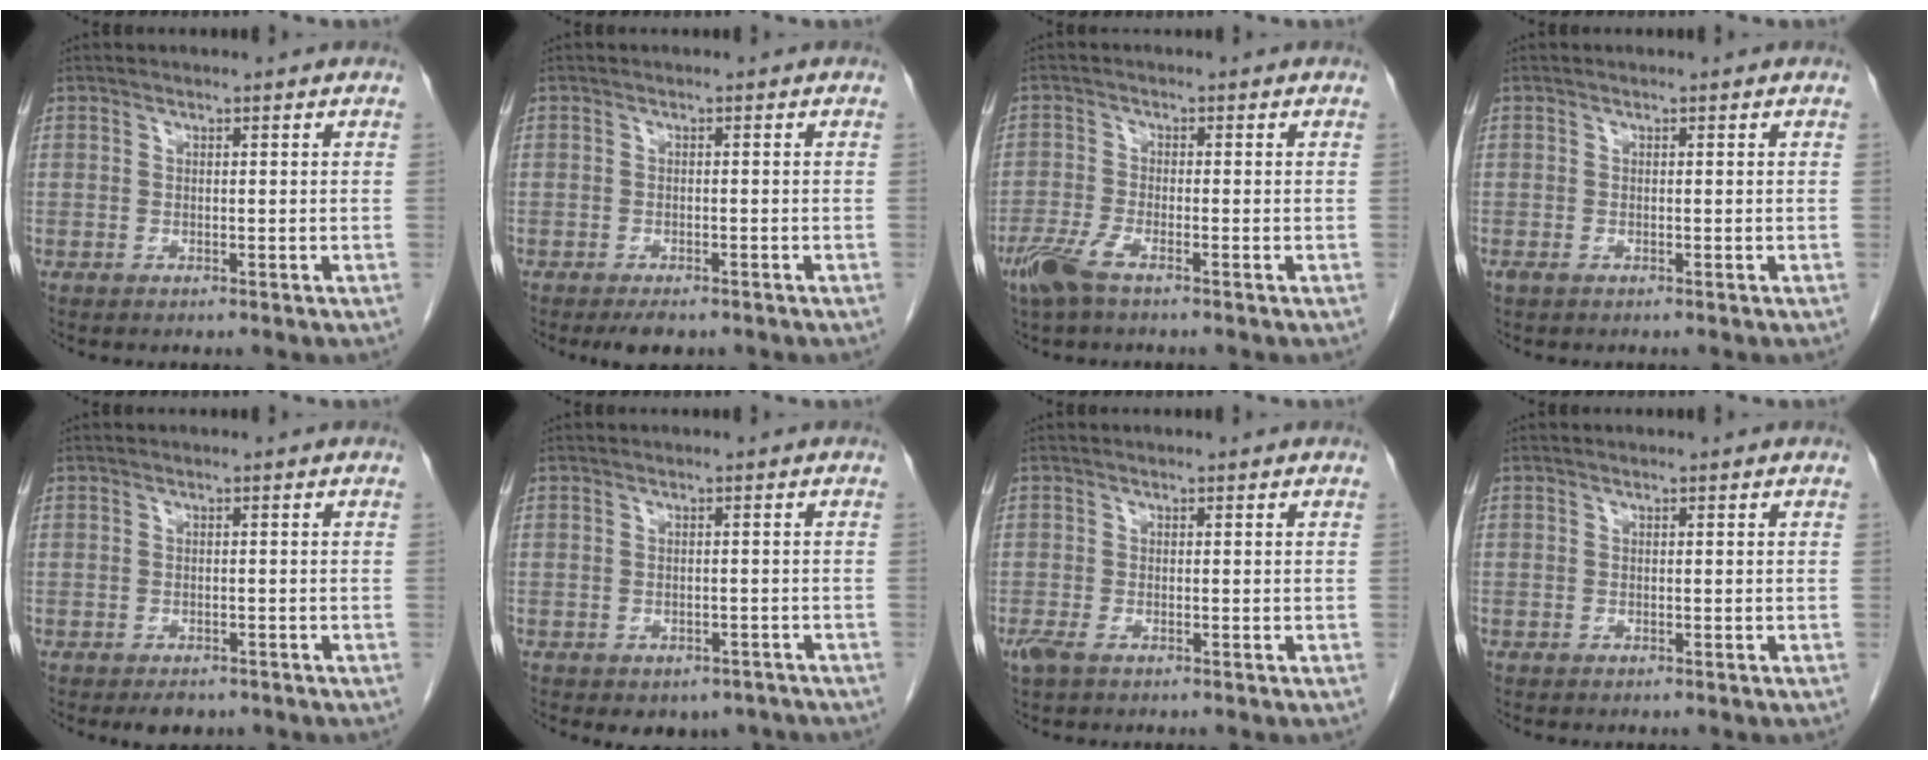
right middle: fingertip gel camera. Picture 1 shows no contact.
{"total": 3.1, "force": [-2.3, 1.2, 1.7], "torque": [-0.024, -0.004, -0.030]}
{"total": 4.4, "force": [-3.0, 0.7, 3.2], "torque": [-0.077, -0.010, -0.062]}
{"total": 0.7, "force": [-0.4, 0.3, 0.5], "torque": [-0.010, -0.001, -0.005]}
{"total": 2.8, "force": [-2.1, 1.4, 1.2], "torque": [-0.015, -0.001, -0.023]}
{"total": 5.5, "force": [-4.3, 3.1, 1.5], "torque": [-0.001, 0.010, -0.050]}
{"total": 2.1, "force": [-1.3, 0.8, 1.5], "torque": [-0.036, -0.005, -0.024]}
{"total": 0.0}